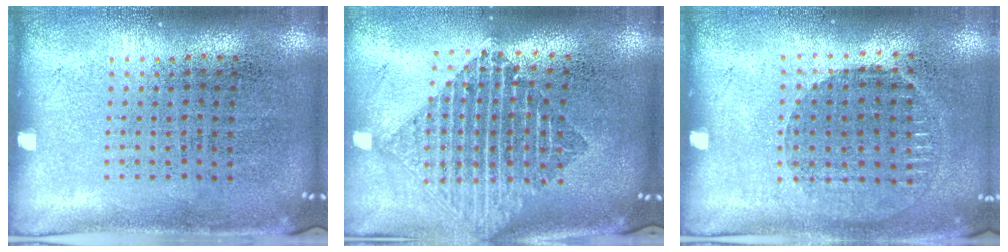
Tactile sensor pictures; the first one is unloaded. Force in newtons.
{"total": 2.2, "press": 1.7, "slide": 1.4}
{"total": 0.9, "press": 0.9, "slide": 0.2}